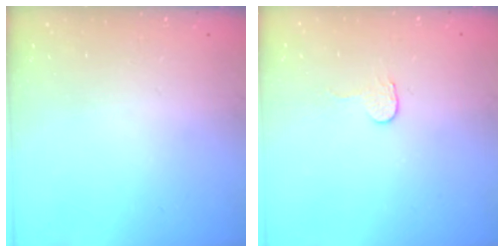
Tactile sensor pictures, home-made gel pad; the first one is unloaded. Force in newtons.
{"total": 2.7, "press": 2.7, "slide": 0.2}